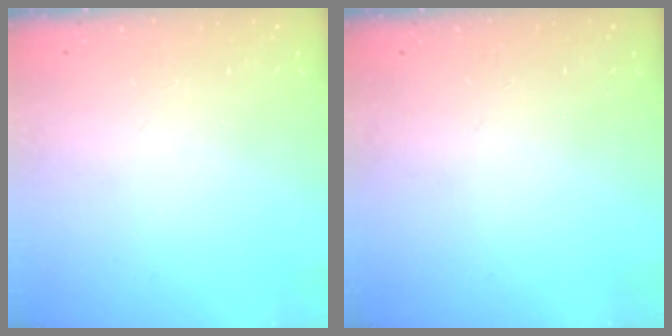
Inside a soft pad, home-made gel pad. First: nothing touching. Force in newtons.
{"total": 0.0}